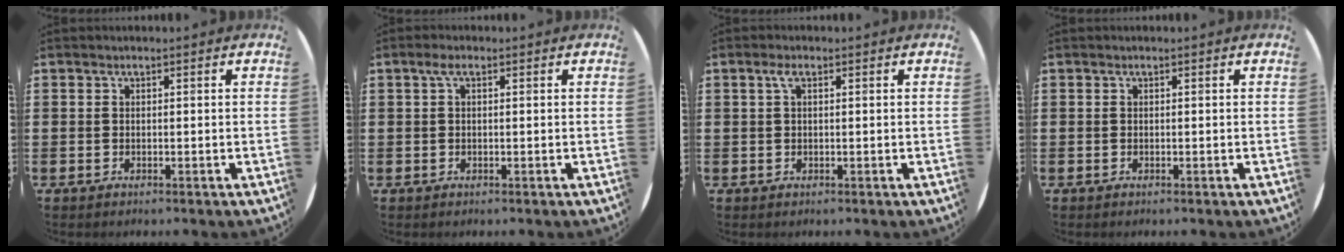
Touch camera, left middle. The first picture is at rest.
{"total": 1.4, "force": [0.5, 0.5, 1.2], "torque": [-0.025, 0.006, 0.007]}
{"total": 1.6, "force": [0.6, 0.5, 1.4], "torque": [-0.029, 0.005, 0.008]}
{"total": 0.0}